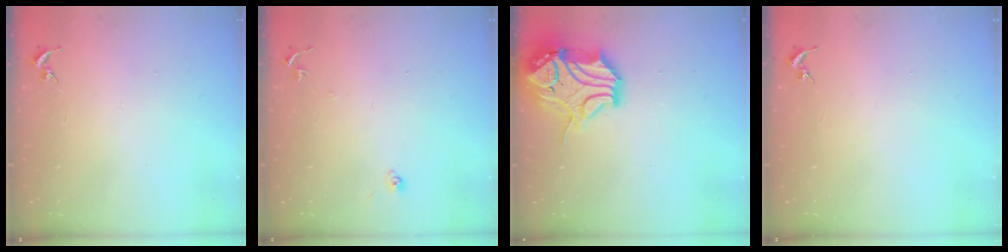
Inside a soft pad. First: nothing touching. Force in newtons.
{"total": 6.2, "press": 6.1, "slide": 0.5}
{"total": 17.2, "press": 17.1, "slide": 2.0}
{"total": 0.0}